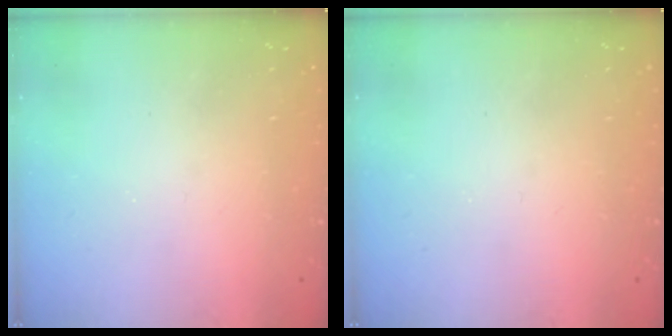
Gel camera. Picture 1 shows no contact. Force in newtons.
{"total": 0.0}